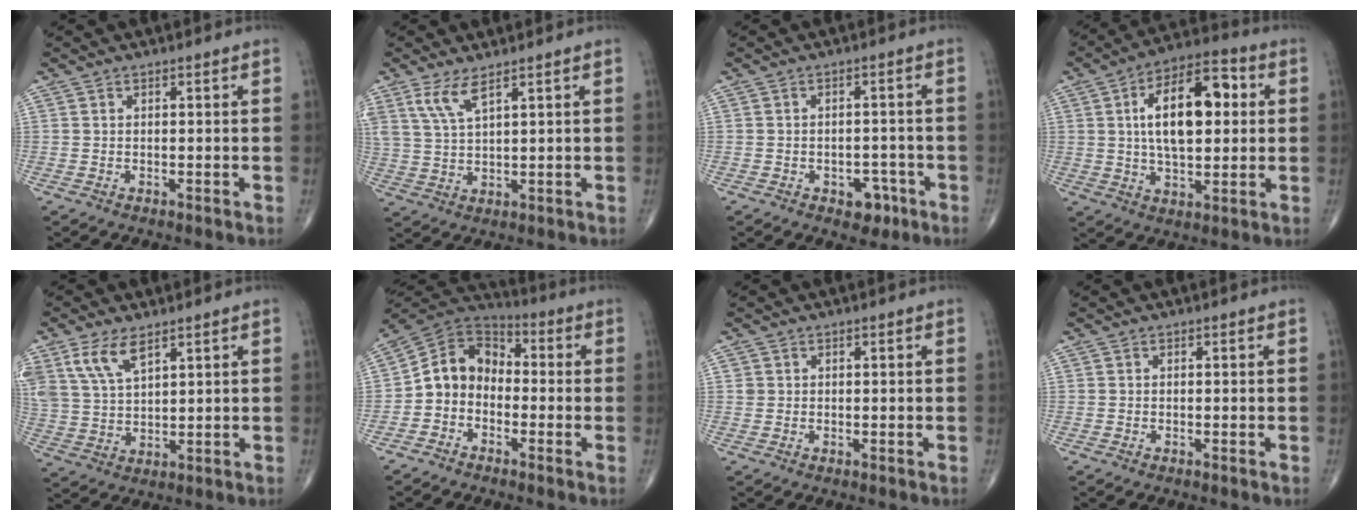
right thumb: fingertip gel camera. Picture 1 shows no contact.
{"total": 5.3, "force": [3.4, 1.3, 3.9], "torque": [-0.090, -0.015, 0.078]}
{"total": 4.6, "force": [-2.3, 3.0, 2.6], "torque": [-0.011, 0.018, -0.028]}
{"total": 16.7, "force": [2.8, 8.3, 14.2], "torque": [-0.212, 0.016, 0.041]}
{"total": 8.0, "force": [4.9, 3.6, 5.3], "torque": [-0.108, -0.011, 0.107]}
{"total": 9.5, "force": [-2.2, 7.8, 5.1], "torque": [-0.069, 0.054, -0.060]}
{"total": 0.7, "force": [0.1, 0.7, 0.1], "torque": [0.006, 0.003, 0.003]}
{"total": 0.0}